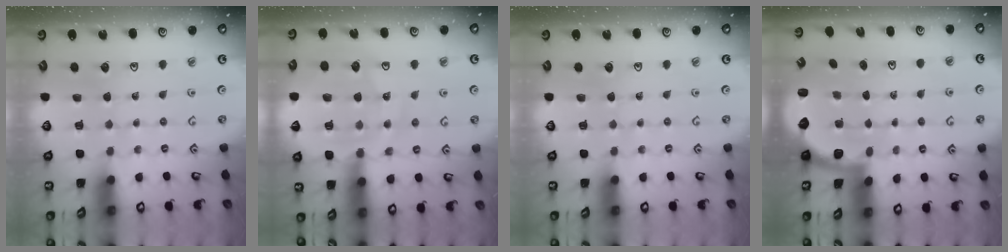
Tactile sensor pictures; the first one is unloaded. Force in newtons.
{"total": 12.6, "press": 12.6, "slide": 1.4}
{"total": 0.0}
{"total": 2.6, "press": 1.9, "slide": 1.7}